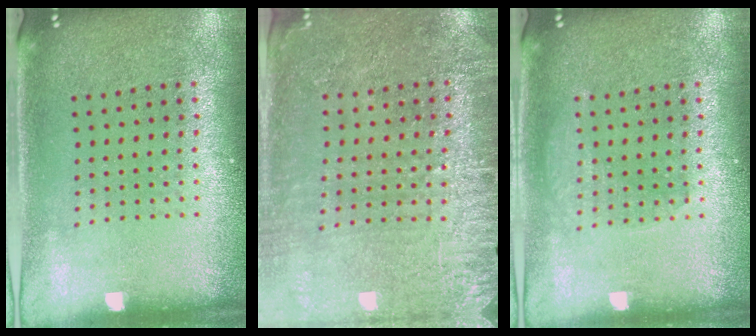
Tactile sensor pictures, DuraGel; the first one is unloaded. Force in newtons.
{"total": 3.0, "press": 2.8, "slide": 0.8}
{"total": 1.3, "press": 1.3, "slide": 0.2}